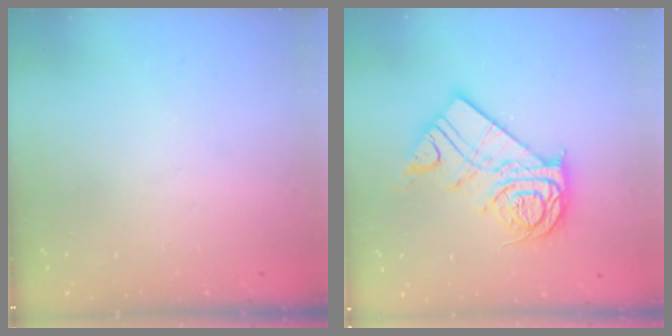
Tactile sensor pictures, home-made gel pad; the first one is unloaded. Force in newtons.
{"total": 16.1, "press": 16.1, "slide": 1.4}